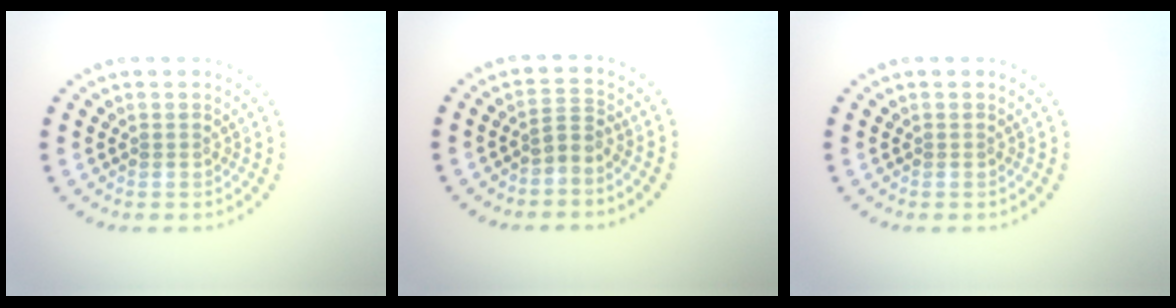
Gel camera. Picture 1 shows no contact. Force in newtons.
{"total": 1.9, "press": 1.3, "slide": 1.3}
{"total": 0.0}